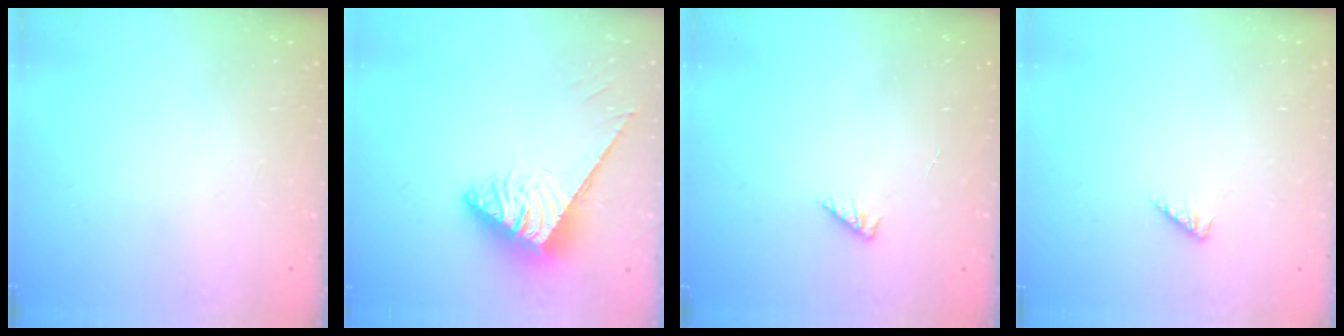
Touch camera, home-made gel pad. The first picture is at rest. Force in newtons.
{"total": 3.9, "press": 3.9, "slide": 0.4}
{"total": 1.1, "press": 1.1, "slide": 0.3}
{"total": 1.7, "press": 1.6, "slide": 0.4}